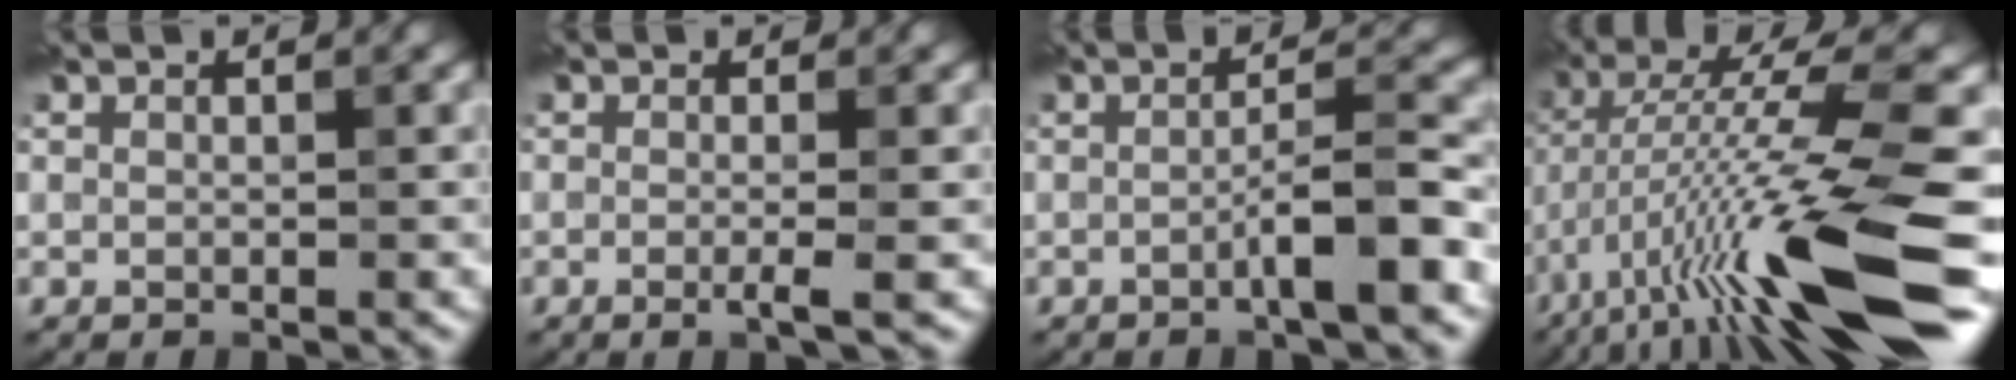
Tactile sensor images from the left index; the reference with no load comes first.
{"total": 2.1, "force": [-0.4, 0.4, 2.0], "torque": [-0.030, -0.009, -0.012]}
{"total": 4.2, "force": [-1.5, 0.5, 3.9], "torque": [-0.059, 0.016, -0.035]}
{"total": 14.0, "force": [-5.8, 1.8, 12.6], "torque": [-0.220, 0.015, -0.090]}